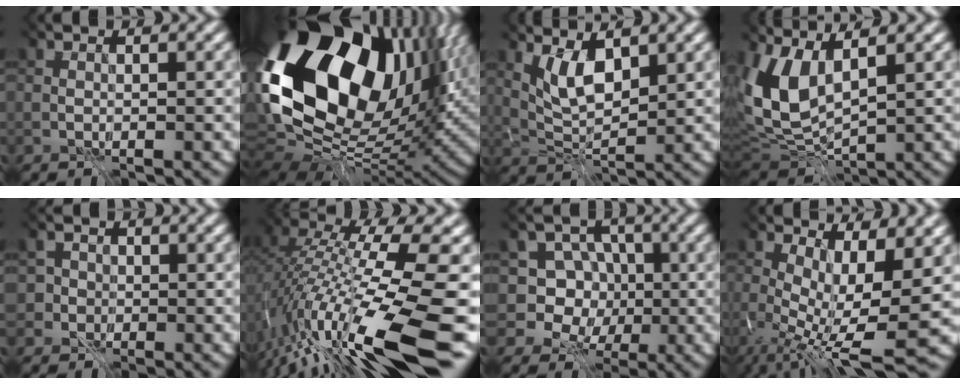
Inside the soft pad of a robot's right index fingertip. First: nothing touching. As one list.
[{"total": 19.2, "force": [4.4, 11.5, 14.7], "torque": [-0.282, -0.004, 0.105]}, {"total": 2.1, "force": [0.1, 0.3, 2.1], "torque": [-0.052, -0.023, 0.029]}, {"total": 6.6, "force": [0.6, 3.1, 5.8], "torque": [-0.154, -0.009, 0.035]}, {"total": 1.9, "force": [-1.1, 1.4, -0.4], "torque": [0.003, -0.002, -0.025]}, {"total": 14.8, "force": [-7.5, 1.4, 12.7], "torque": [-0.238, 0.004, -0.110]}, {"total": 3.9, "force": [-1.7, 3.4, 0.8], "torque": [0.002, -0.013, -0.031]}, {"total": 10.3, "force": [-1.8, 3.2, 9.6], "torque": [-0.153, -0.026, 0.011]}]